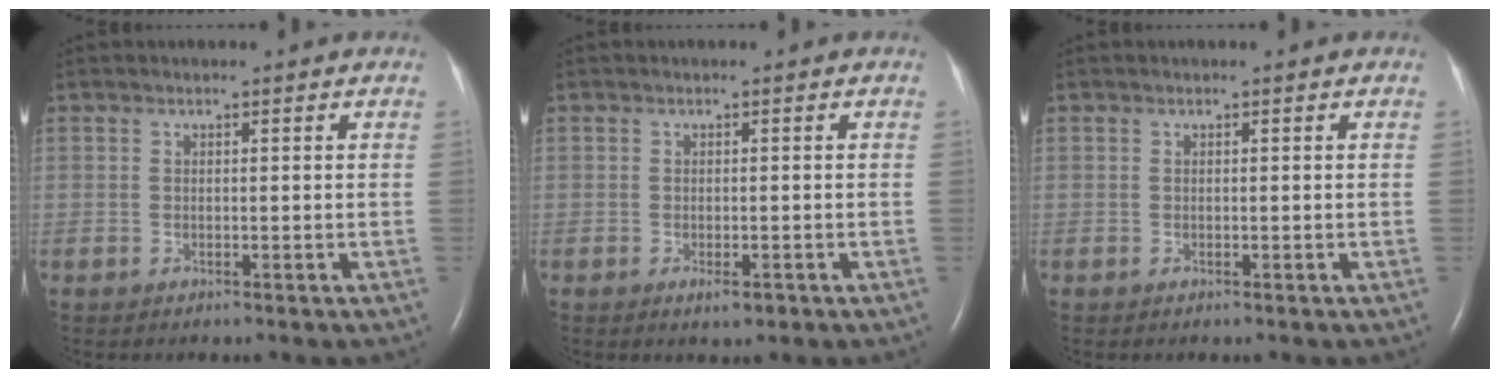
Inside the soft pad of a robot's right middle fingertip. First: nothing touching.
{"total": 1.7, "force": [-0.9, 0.6, 1.3], "torque": [-0.021, -0.002, -0.010]}
{"total": 0.0}